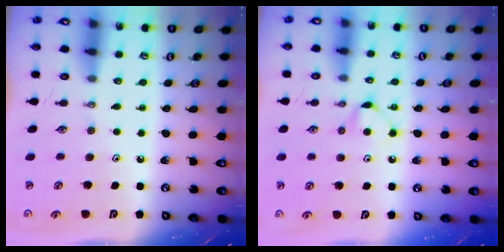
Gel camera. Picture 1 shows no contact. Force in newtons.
{"total": 6.1, "press": 6.1, "slide": 0.7}